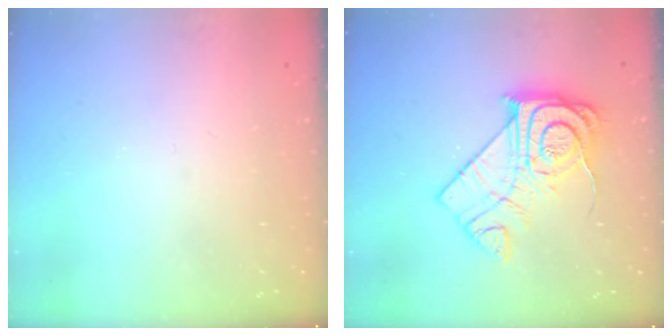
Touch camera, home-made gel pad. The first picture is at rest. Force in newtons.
{"total": 16.2, "press": 16.1, "slide": 1.5}